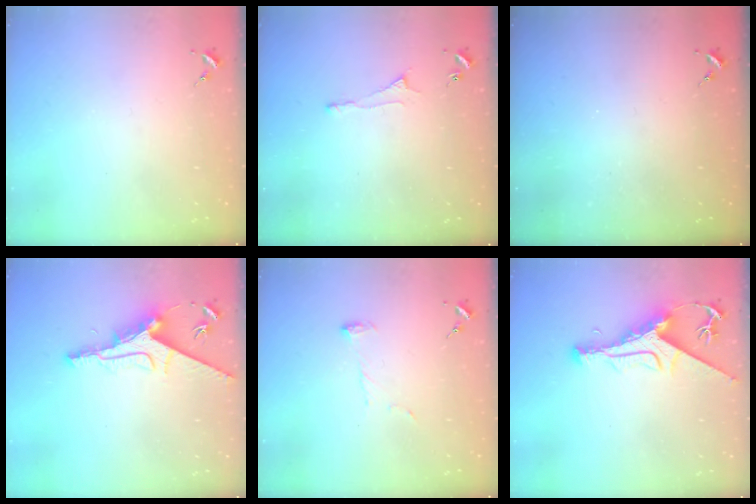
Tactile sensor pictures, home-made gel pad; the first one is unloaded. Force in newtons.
{"total": 3.2, "press": 3.2, "slide": 0.5}
{"total": 0.0}
{"total": 11.5, "press": 11.4, "slide": 0.9}
{"total": 6.4, "press": 6.4, "slide": 0.7}
{"total": 10.0, "press": 9.9, "slide": 1.3}